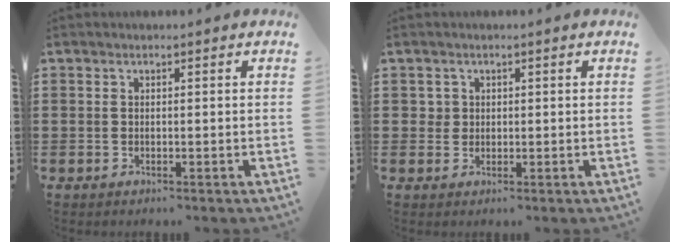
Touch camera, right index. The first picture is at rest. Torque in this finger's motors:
{"motor_torque": [0.42, 0.37, 0.04, -0.02]}